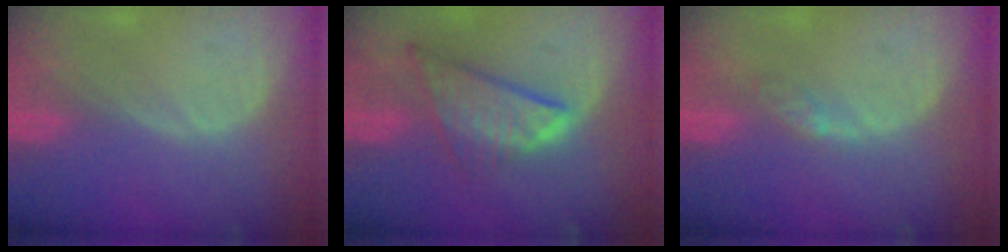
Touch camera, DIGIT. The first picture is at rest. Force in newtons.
{"total": 8.7, "press": 7.4, "slide": 4.6}
{"total": 2.2, "press": 1.9, "slide": 1.2}